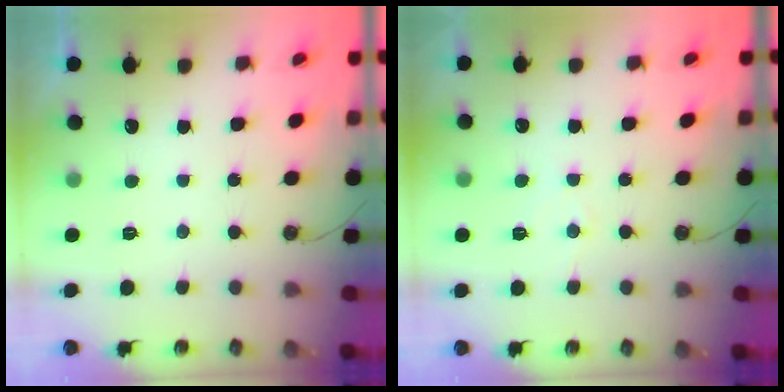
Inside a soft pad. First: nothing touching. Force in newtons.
{"total": 5.3, "press": 5.3, "slide": 0.5}